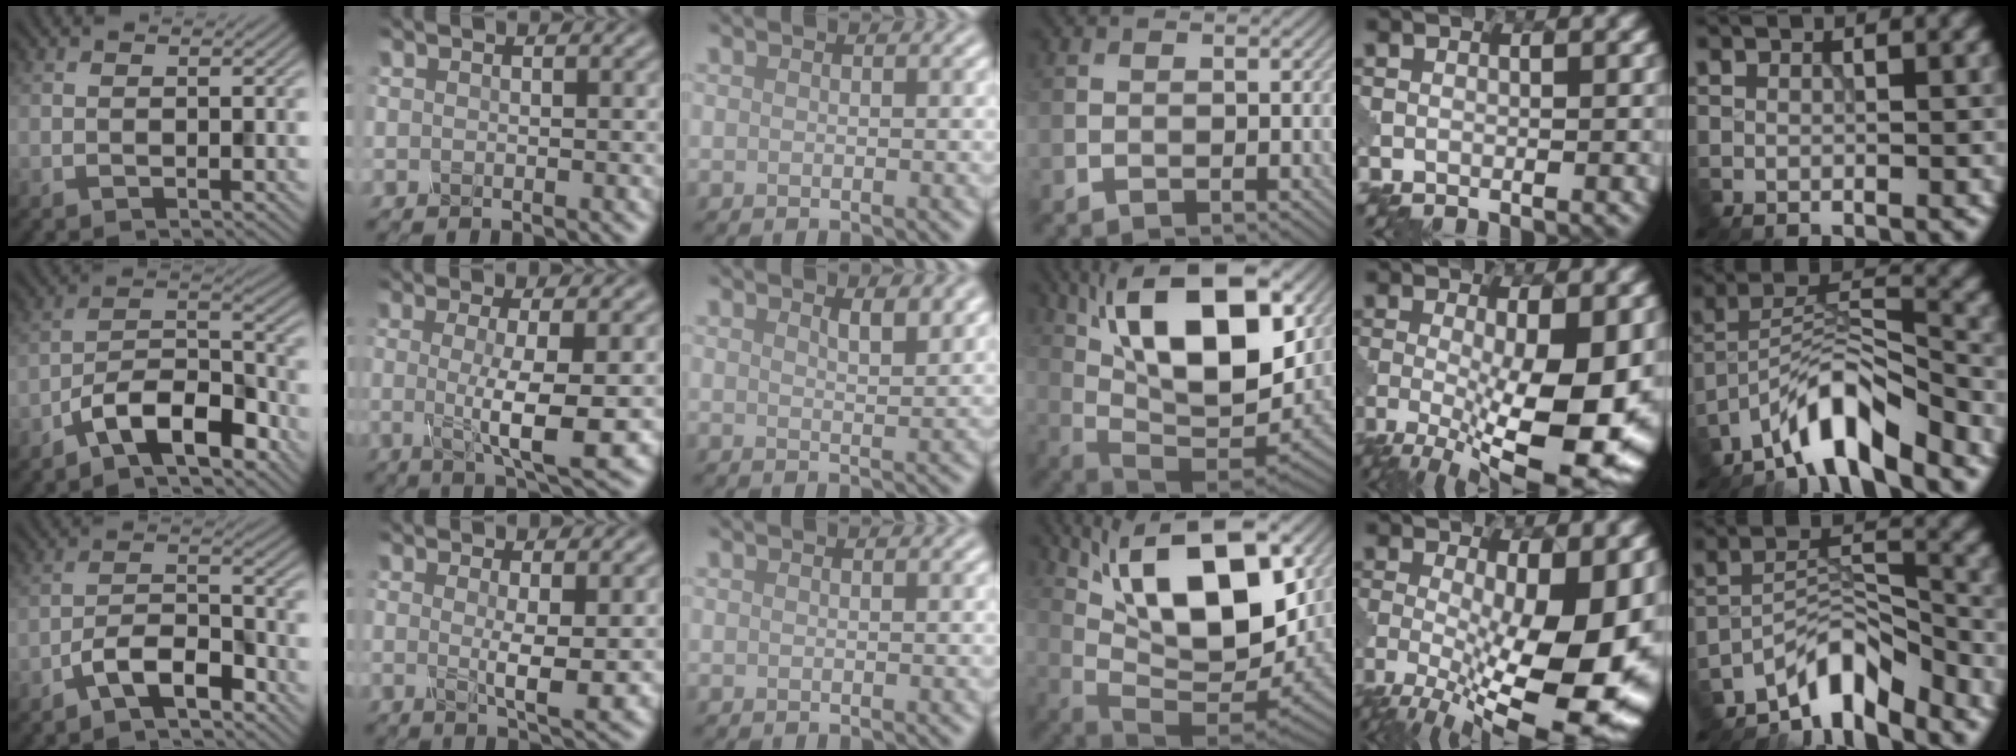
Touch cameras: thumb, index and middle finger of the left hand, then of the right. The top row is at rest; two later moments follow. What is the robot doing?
{"motion": "disassemble", "object": "glue stick"}